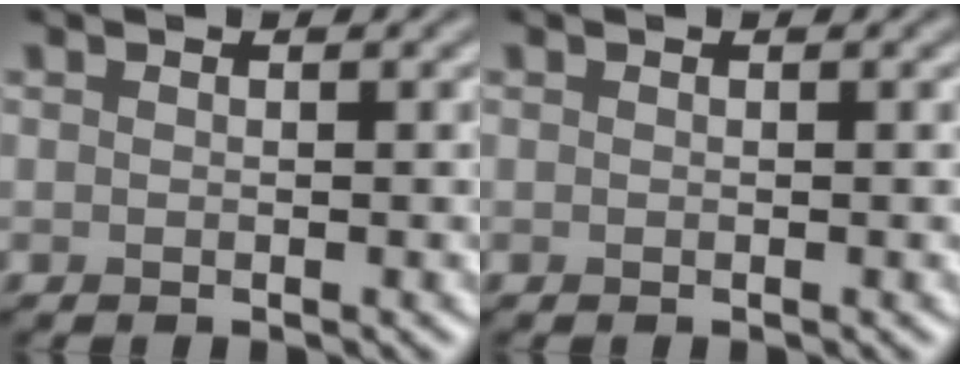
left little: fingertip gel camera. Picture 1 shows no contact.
{"total": 0.0}